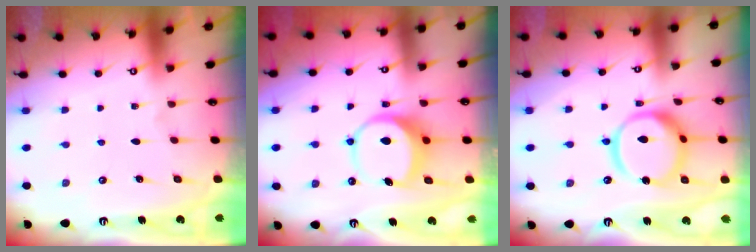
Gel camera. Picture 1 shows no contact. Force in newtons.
{"total": 8.4, "press": 8.2, "slide": 1.4}
{"total": 14.5, "press": 14.5, "slide": 1.2}